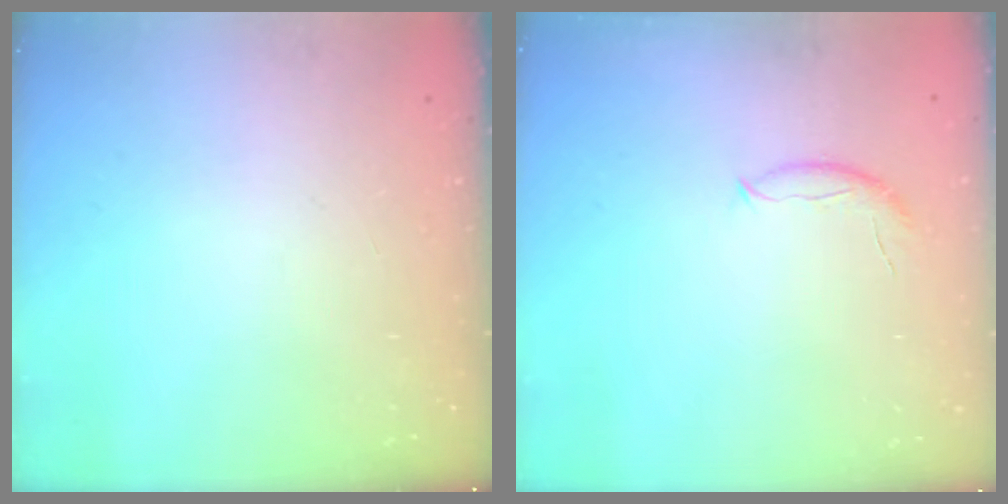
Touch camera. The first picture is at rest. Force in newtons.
{"total": 7.5, "press": 7.5, "slide": 0.9}